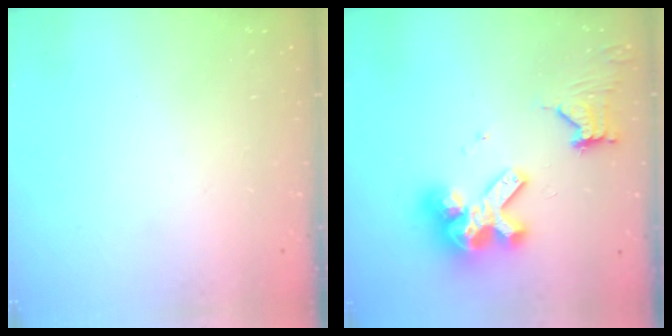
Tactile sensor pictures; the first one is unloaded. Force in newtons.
{"total": 14.9, "press": 14.8, "slide": 1.9}